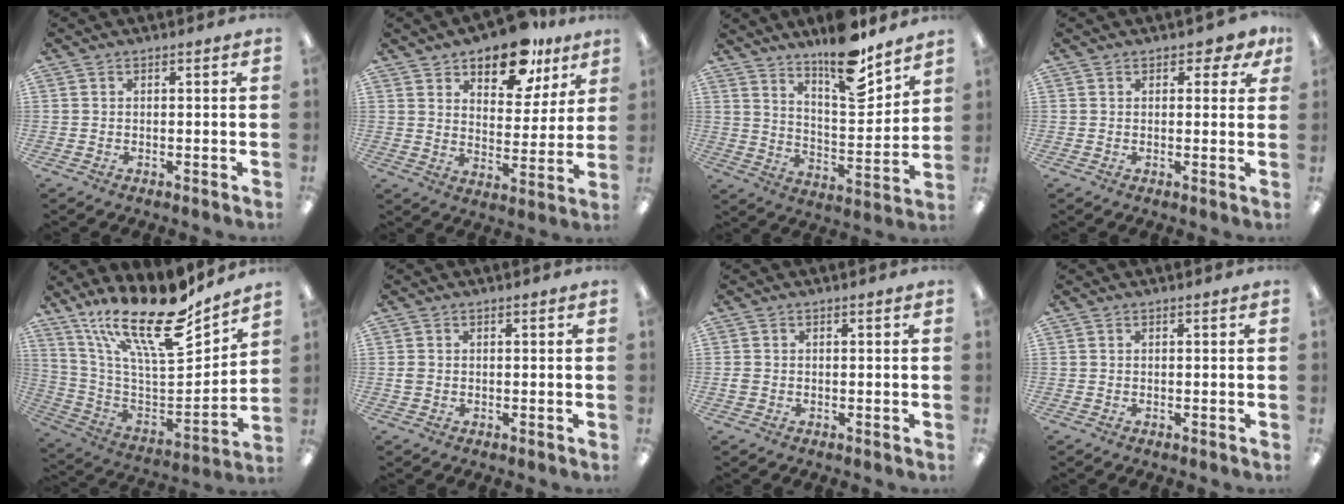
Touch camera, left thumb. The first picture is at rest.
{"total": 14.1, "force": [10.6, 6.5, 6.6], "torque": [-0.094, -0.060, 0.186]}
{"total": 15.6, "force": [12.4, 4.4, 8.4], "torque": [-0.127, -0.086, 0.209]}
{"total": 3.0, "force": [1.7, 1.7, 1.8], "torque": [-0.021, 0.000, 0.027]}
{"total": 23.2, "force": [16.7, 6.6, 14.6], "torque": [-0.256, -0.124, 0.283]}
{"total": 1.3, "force": [-0.1, 1.0, 0.8], "torque": [-0.015, 0.004, -0.003]}
{"total": 1.3, "force": [-0.3, 1.0, 0.7], "torque": [-0.013, 0.003, -0.006]}
{"total": 0.0}